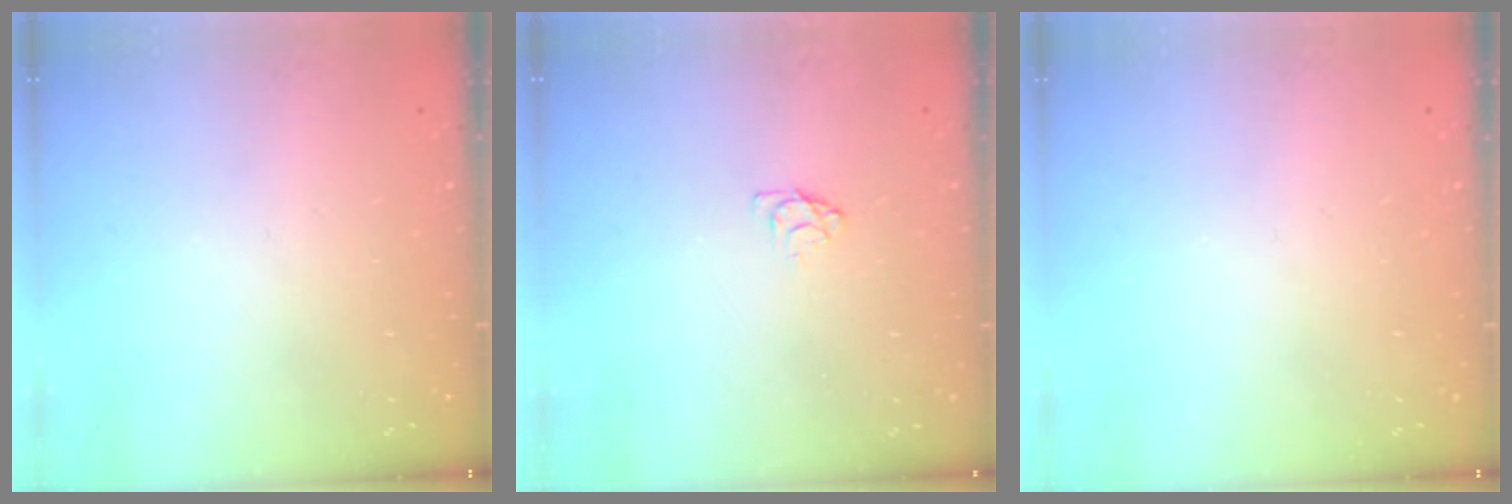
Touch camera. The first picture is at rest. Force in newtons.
{"total": 3.7, "press": 3.7, "slide": 0.4}
{"total": 0.0}